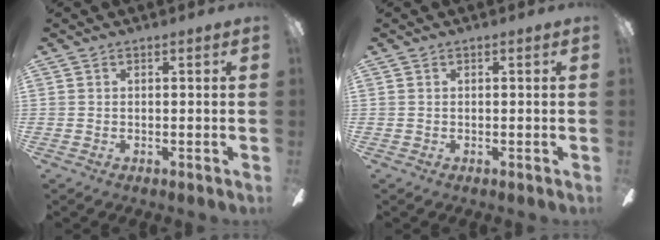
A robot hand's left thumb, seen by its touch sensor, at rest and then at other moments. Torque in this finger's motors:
{"motor_torque": [0.00, 0.00, -0.07, 0.07, 0.00]}